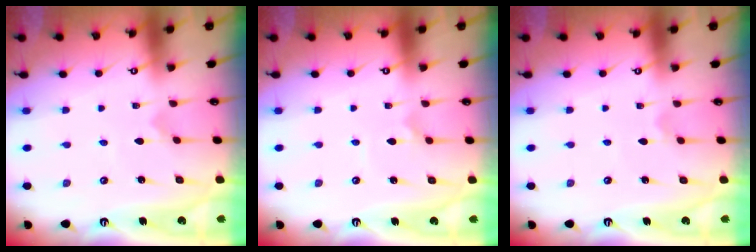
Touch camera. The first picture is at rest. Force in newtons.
{"total": 1.1, "press": 1.0, "slide": 0.2}
{"total": 1.8, "press": 1.8, "slide": 0.4}